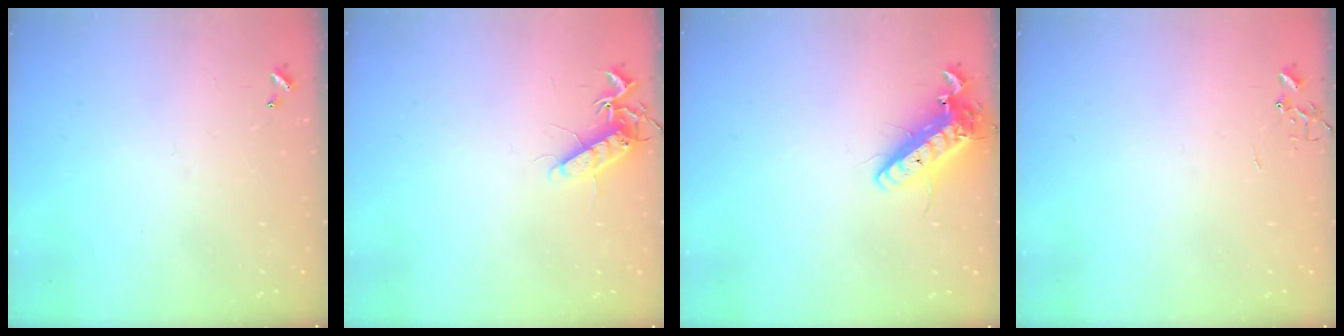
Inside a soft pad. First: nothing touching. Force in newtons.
{"total": 11.1, "press": 11.1, "slide": 0.3}
{"total": 14.8, "press": 14.5, "slide": 2.9}
{"total": 0.0}